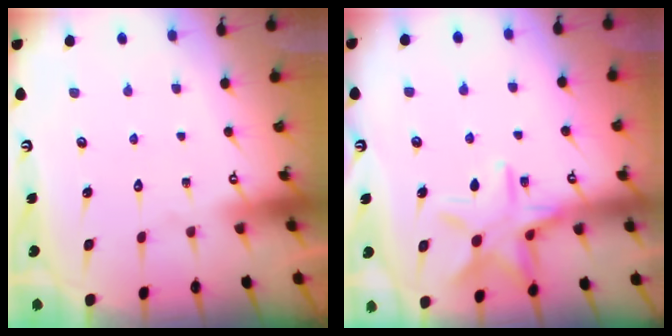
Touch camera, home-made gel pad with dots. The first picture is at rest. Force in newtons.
{"total": 13.3, "press": 13.3, "slide": 1.0}